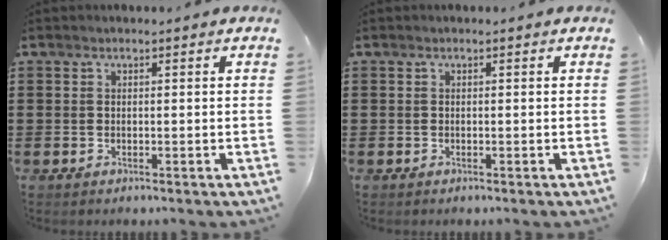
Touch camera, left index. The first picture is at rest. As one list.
[{"total": 0.0}]